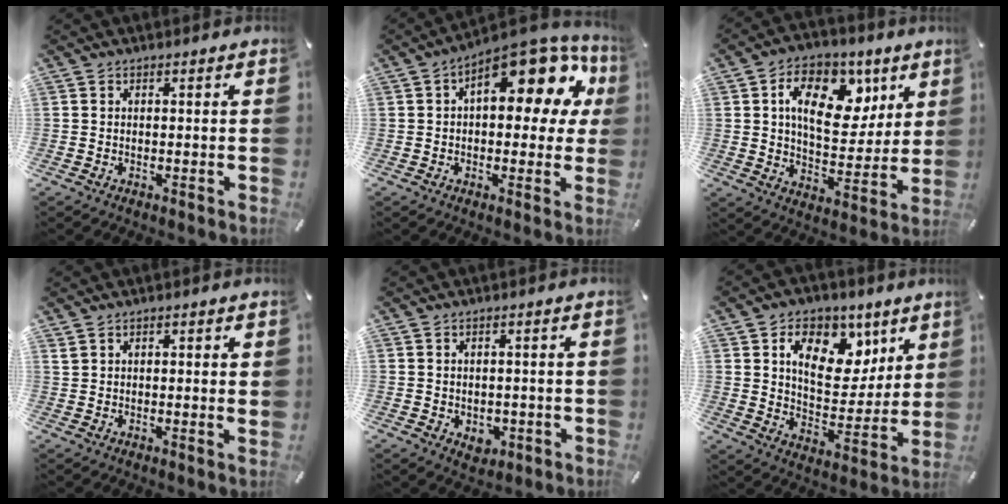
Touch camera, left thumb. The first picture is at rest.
{"total": 16.4, "force": [6.9, 8.0, 12.5], "torque": [-0.159, -0.057, 0.114]}
{"total": 16.0, "force": [6.5, 10.4, 10.2], "torque": [-0.153, -0.019, 0.114]}
{"total": 1.7, "force": [1.1, 0.7, 1.0], "torque": [-0.021, -0.001, 0.022]}
{"total": 2.9, "force": [-0.4, 2.6, 1.2], "torque": [-0.005, -0.002, -0.010]}
{"total": 14.8, "force": [7.8, 9.9, 7.7], "torque": [-0.113, -0.044, 0.138]}